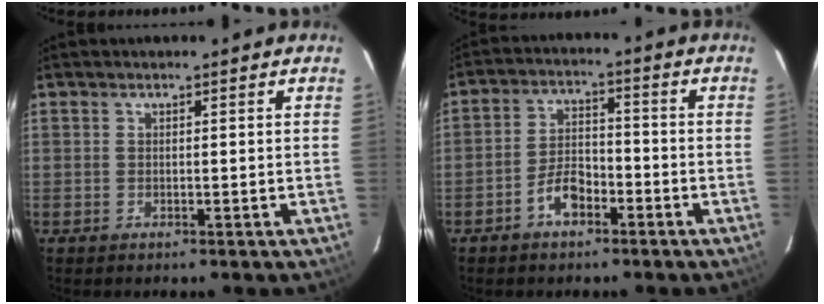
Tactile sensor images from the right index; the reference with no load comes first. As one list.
[{"total": 5.9, "force": [-3.6, 3.0, 3.5], "torque": [-0.075, 0.016, -0.062]}]